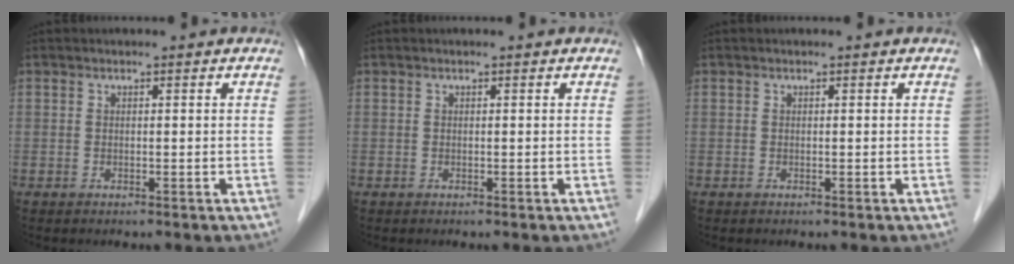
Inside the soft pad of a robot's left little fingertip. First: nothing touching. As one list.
[{"total": 0.0}, {"total": 0.0}]